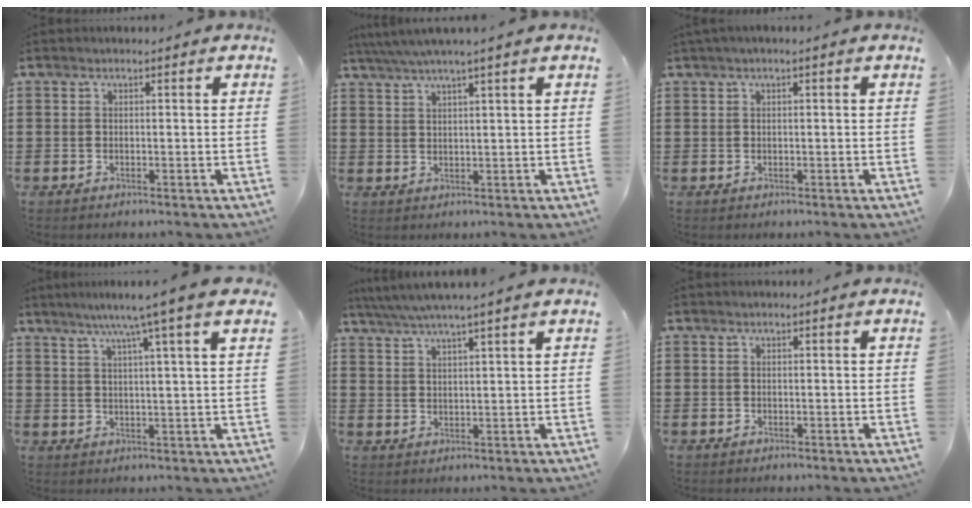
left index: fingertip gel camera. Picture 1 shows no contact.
{"total": 3.1, "force": [2.3, -0.4, 2.0], "torque": [-0.042, -0.004, 0.041]}
{"total": 0.8, "force": [0.0, 0.0, 0.8], "torque": [-0.013, -0.004, 0.002]}
{"total": 7.0, "force": [4.8, -0.7, 5.1], "torque": [-0.114, -0.012, 0.076]}
{"total": 3.9, "force": [3.3, -0.3, 2.1], "torque": [-0.051, -0.008, 0.057]}
{"total": 0.0}